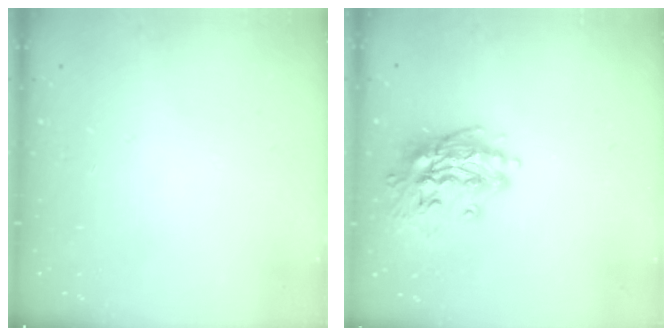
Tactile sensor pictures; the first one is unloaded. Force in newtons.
{"total": 15.7, "press": 15.5, "slide": 2.5}